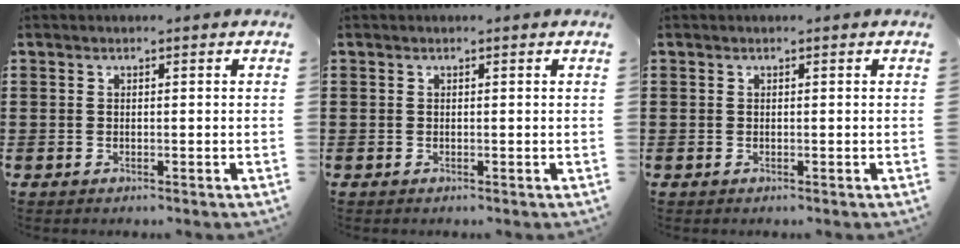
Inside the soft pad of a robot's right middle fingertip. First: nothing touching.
{"total": 0.0}
{"total": 0.0}